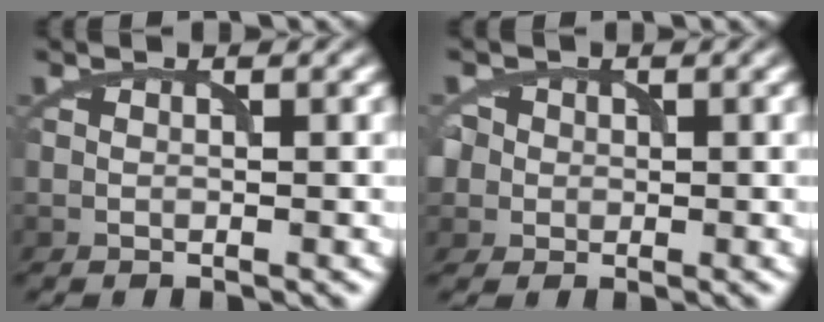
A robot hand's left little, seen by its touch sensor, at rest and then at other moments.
{"total": 2.8, "force": [-0.1, 2.8, 0.6], "torque": [-0.002, 0.021, -0.007]}